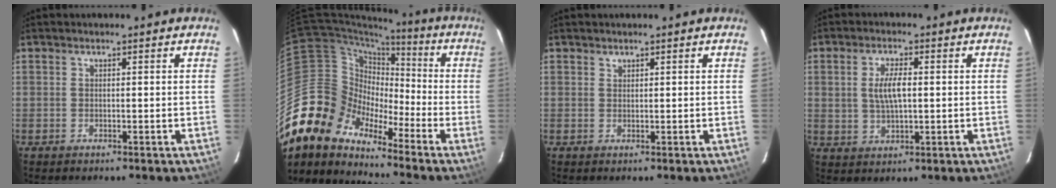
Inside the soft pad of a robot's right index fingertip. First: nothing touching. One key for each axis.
{"total": 15.2, "fx": -11.4, "fy": 8.6, "fz": 5.1, "tx": -0.101, "ty": 0.013, "tz": -0.229}
{"total": 0.5, "fx": 0.4, "fy": 0.2, "fz": 0.0, "tx": 0.003, "ty": 0.001, "tz": 0.009}
{"total": 5.5, "fx": 0.7, "fy": 2.4, "fz": 4.9, "tx": -0.095, "ty": 0.003, "tz": 0.018}